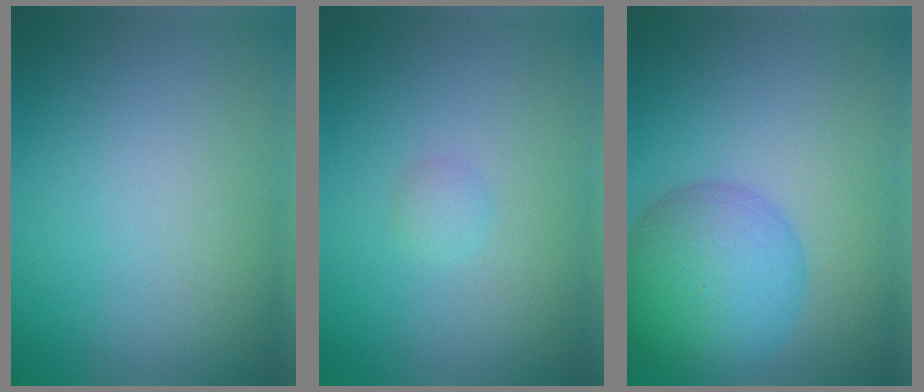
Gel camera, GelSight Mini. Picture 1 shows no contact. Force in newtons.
{"total": 0.8, "press": 0.8, "slide": 0.1}
{"total": 8.0, "press": 8.0, "slide": 0.3}